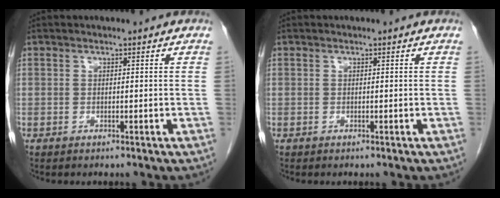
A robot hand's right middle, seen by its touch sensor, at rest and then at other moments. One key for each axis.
{"total": 0.0}